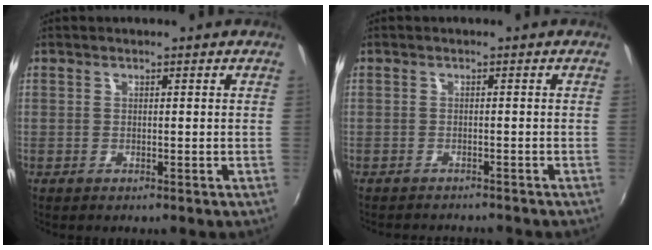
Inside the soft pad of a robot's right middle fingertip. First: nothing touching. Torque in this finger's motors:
{"motor_torque": [0.01, -0.28, 0.01, 0.01]}